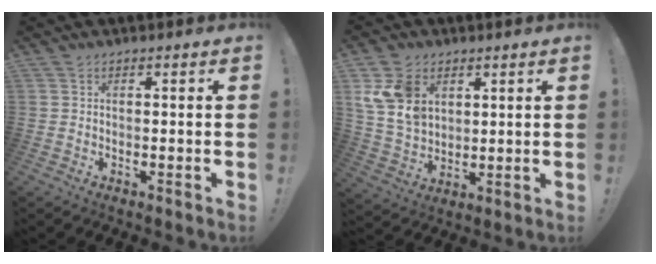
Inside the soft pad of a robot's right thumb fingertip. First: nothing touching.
{"total": 12.8, "force": [5.0, 9.7, 6.7], "torque": [-0.133, -0.017, 0.101]}